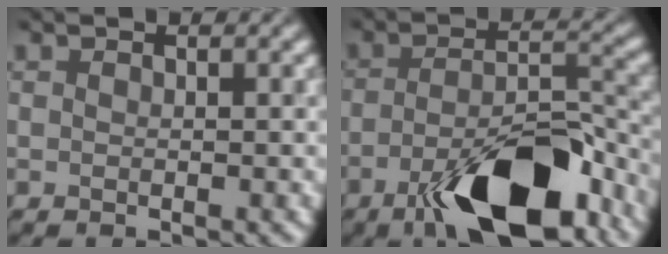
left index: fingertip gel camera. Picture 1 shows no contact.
{"total": 10.7, "force": [-6.8, 3.5, 7.5], "torque": [-0.120, -0.004, -0.100]}